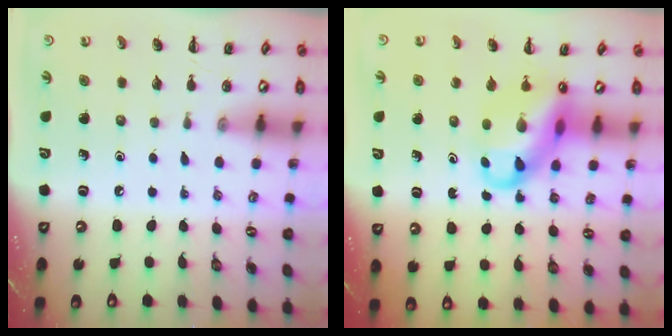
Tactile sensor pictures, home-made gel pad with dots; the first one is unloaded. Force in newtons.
{"total": 12.1, "press": 11.6, "slide": 3.1}